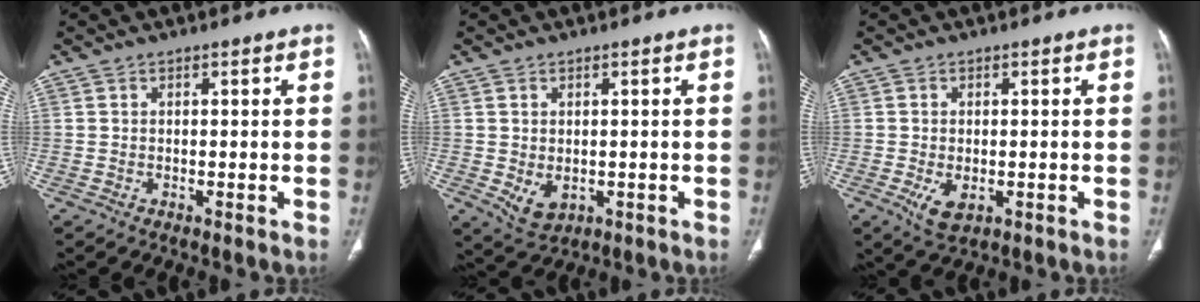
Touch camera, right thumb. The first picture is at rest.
{"total": 4.3, "force": [-0.6, 3.1, 3.0], "torque": [-0.046, -0.007, 0.009]}
{"total": 4.3, "force": [-1.3, 2.4, 3.3], "torque": [-0.060, -0.008, -0.014]}